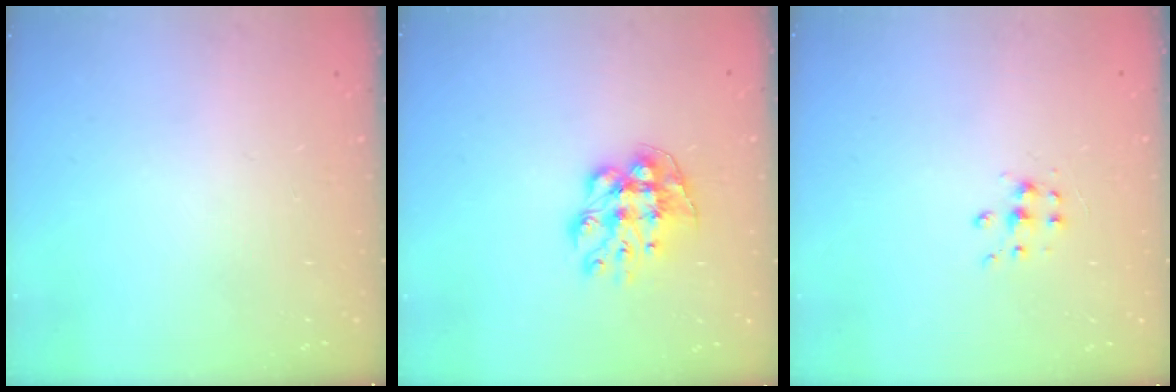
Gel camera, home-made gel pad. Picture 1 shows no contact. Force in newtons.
{"total": 9.8, "press": 9.8, "slide": 0.7}
{"total": 6.4, "press": 6.4, "slide": 0.5}